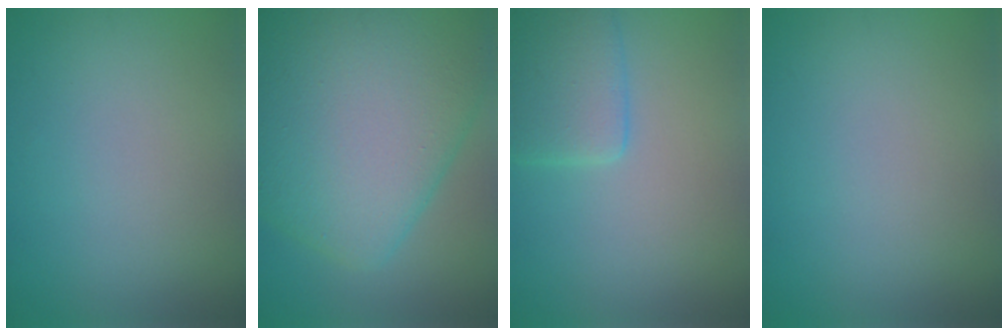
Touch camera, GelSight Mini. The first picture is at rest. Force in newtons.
{"total": 13.6, "press": 13.6, "slide": 0.4}
{"total": 4.1, "press": 4.1, "slide": 0.2}
{"total": 0.0}